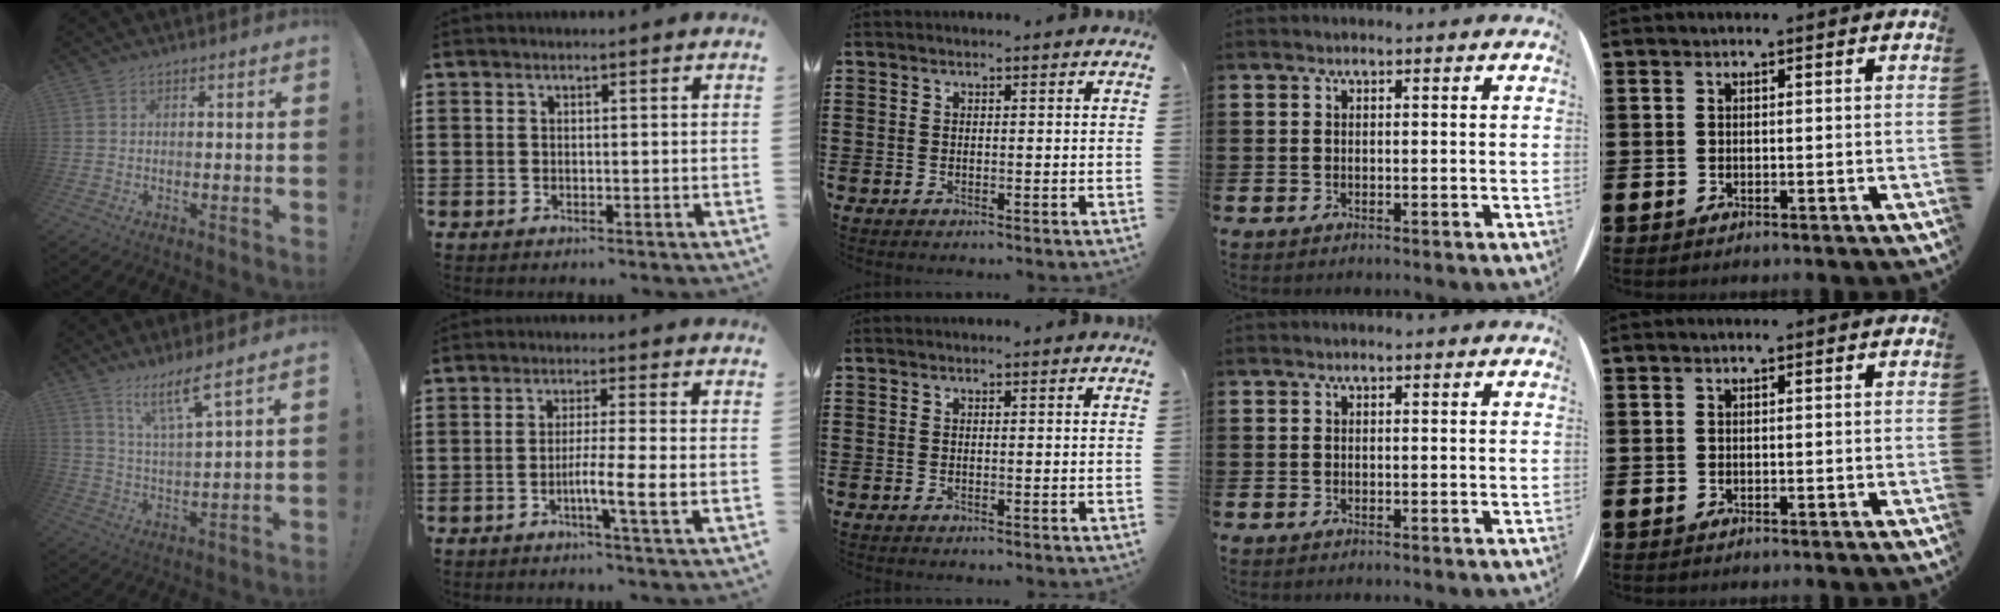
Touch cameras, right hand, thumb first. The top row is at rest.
{"thumb": {"total": 10.0, "force": [7.0, 0.9, 7.1], "torque": [-0.124, -0.037, 0.115]}, "index": {"total": 5.5, "force": [-1.8, -0.3, 5.2], "torque": [-0.088, -0.011, -0.031]}}